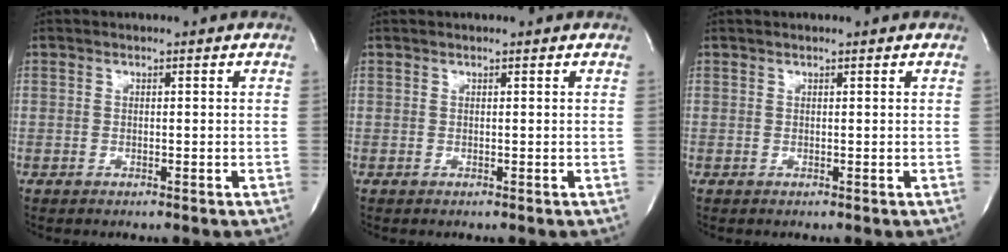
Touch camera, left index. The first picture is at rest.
{"total": 0.7, "force": [0.6, 0.0, 0.2], "torque": [-0.008, 0.002, 0.008]}
{"total": 1.2, "force": [1.1, -0.1, 0.5], "torque": [-0.012, 0.014, 0.016]}